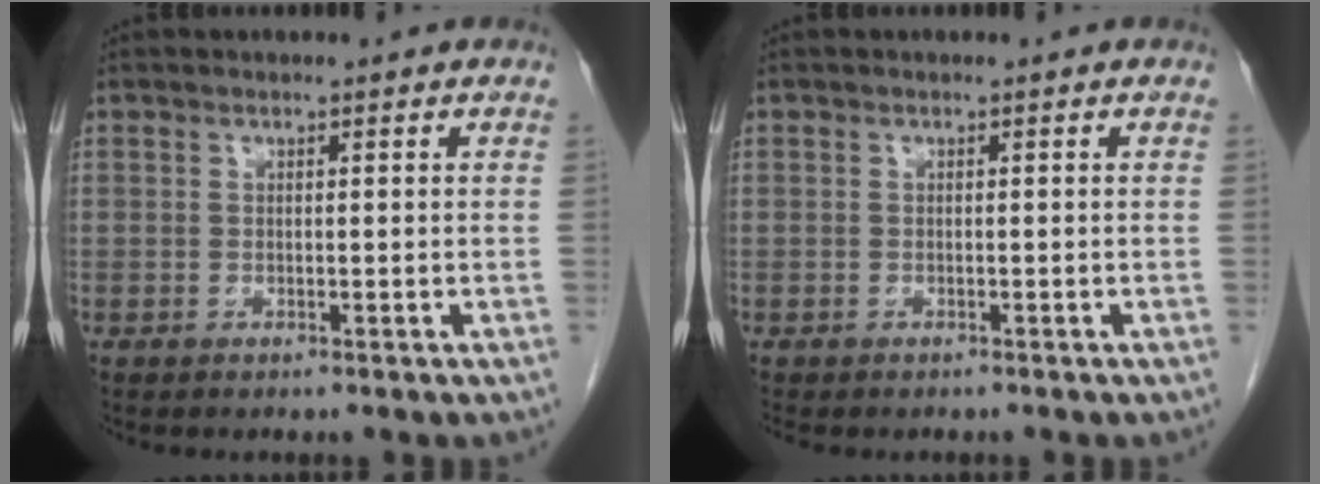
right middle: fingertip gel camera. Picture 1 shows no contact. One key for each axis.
{"total": 2.3, "fx": -2.0, "fy": 1.0, "fz": 0.7, "tx": -0.014, "ty": -0.004, "tz": -0.027}